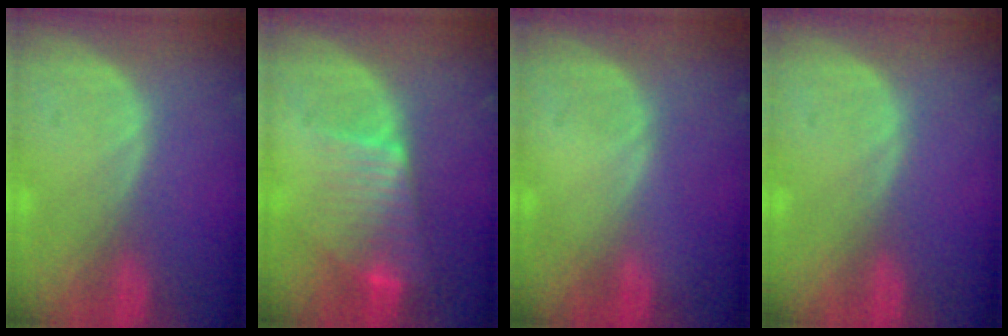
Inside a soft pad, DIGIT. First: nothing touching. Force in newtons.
{"total": 7.3, "press": 6.4, "slide": 3.4}
{"total": 0.0}
{"total": 0.0}